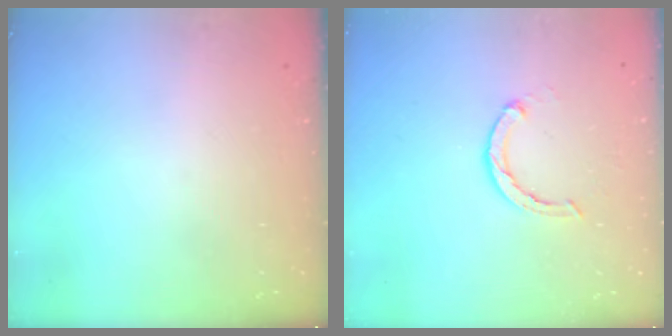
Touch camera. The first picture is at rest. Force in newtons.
{"total": 2.3, "press": 2.3, "slide": 0.3}